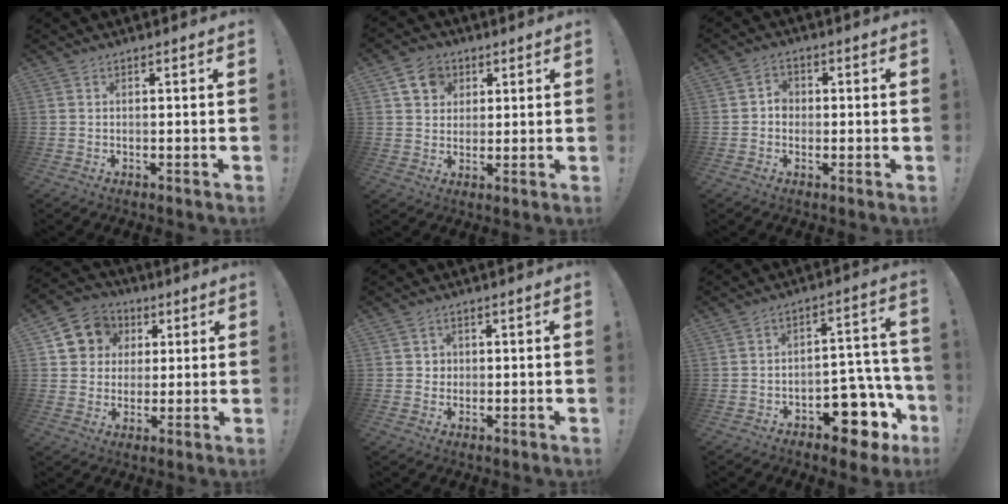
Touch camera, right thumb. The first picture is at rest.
{"total": 8.7, "force": [3.9, 7.2, 3.0], "torque": [-0.042, -0.015, 0.078]}
{"total": 3.8, "force": [-0.6, 3.3, 1.6], "torque": [-0.030, 0.008, -0.011]}
{"total": 9.8, "force": [4.6, 7.0, 5.1], "torque": [-0.084, -0.008, 0.090]}
{"total": 2.8, "force": [0.5, 2.7, 0.4], "torque": [-0.008, 0.000, 0.010]}
{"total": 11.7, "force": [-6.8, 6.3, 7.1], "torque": [-0.053, 0.040, -0.111]}